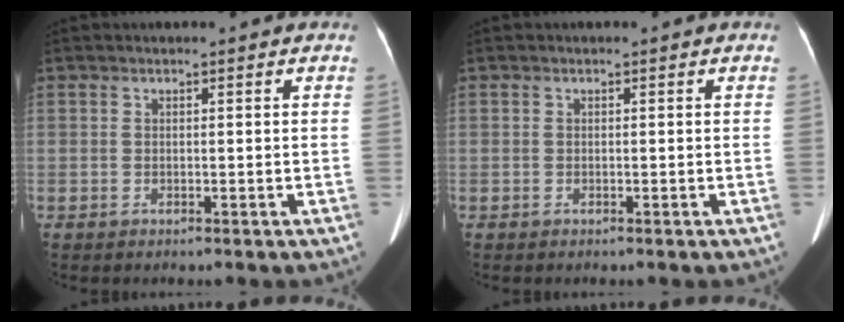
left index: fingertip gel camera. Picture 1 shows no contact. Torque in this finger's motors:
{"motor_torque": [0.05, -0.01, -0.02, 0.02]}